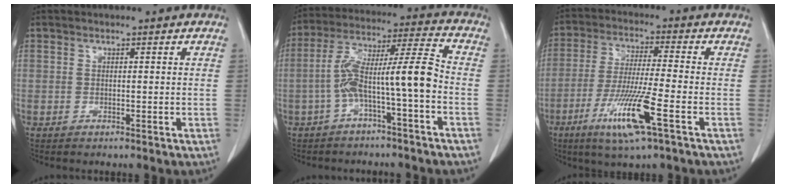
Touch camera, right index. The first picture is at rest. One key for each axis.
{"total": 10.8, "fx": -2.9, "fy": 0.3, "fz": 10.4, "tx": -0.189, "ty": 0.041, "tz": -0.051}
{"total": 11.1, "fx": -5.0, "fy": 0.0, "fz": 9.9, "tx": -0.198, "ty": -0.021, "tz": -0.093}